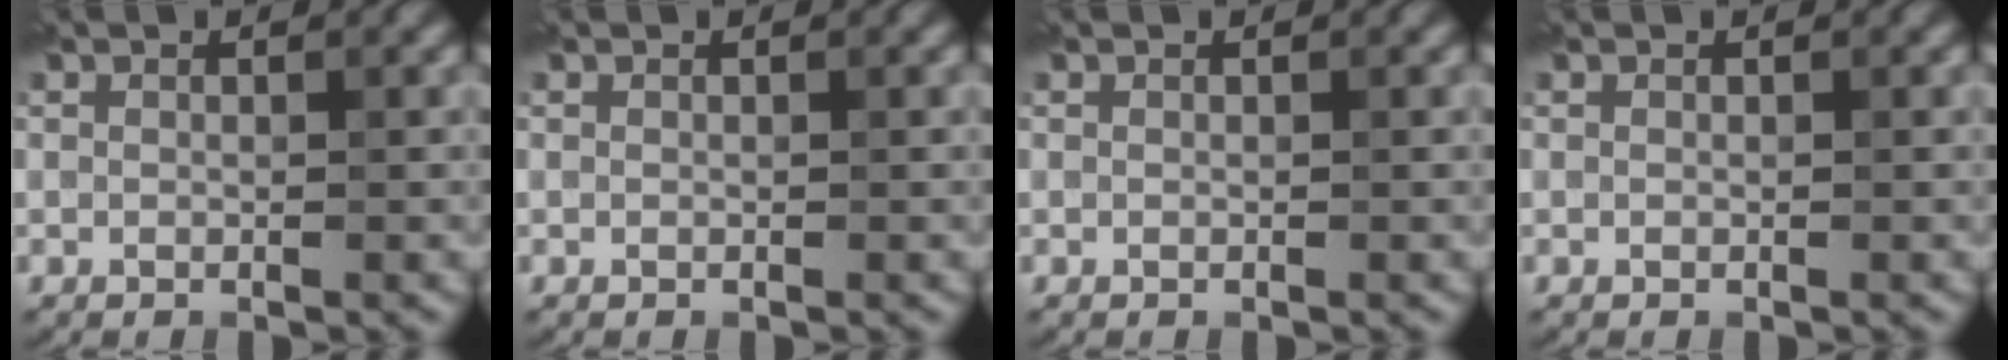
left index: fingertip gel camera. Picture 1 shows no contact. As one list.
[{"total": 0.0}, {"total": 0.0}, {"total": 0.0}]